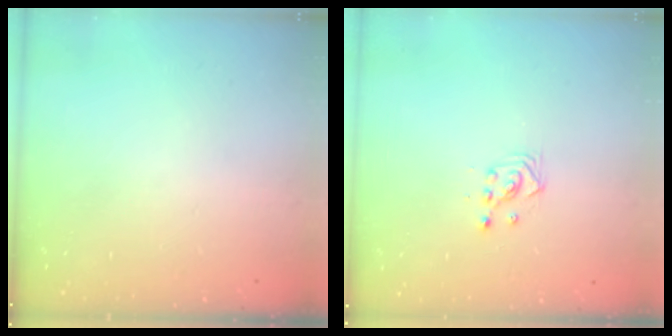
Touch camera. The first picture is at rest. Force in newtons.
{"total": 3.4, "press": 3.3, "slide": 0.3}